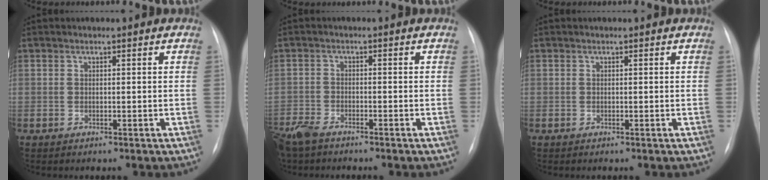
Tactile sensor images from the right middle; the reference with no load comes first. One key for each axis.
{"total": 5.4, "fx": -4.6, "fy": 1.5, "fz": 2.4, "tx": -0.050, "ty": -0.014, "tz": -0.089}
{"total": 0.0}